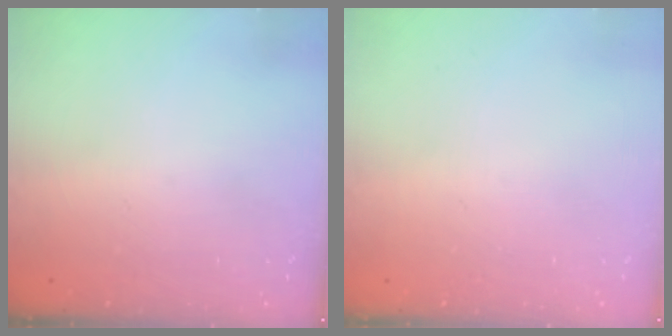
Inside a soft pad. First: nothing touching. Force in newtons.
{"total": 0.0}